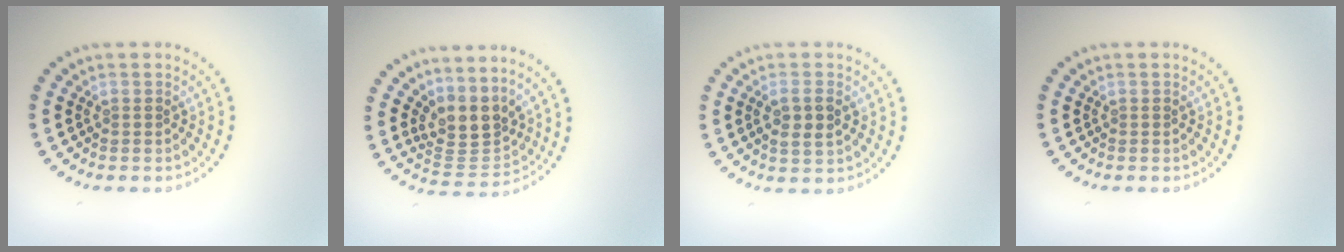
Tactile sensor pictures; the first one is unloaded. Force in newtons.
{"total": 3.6, "press": 2.6, "slide": 2.5}
{"total": 2.4, "press": 2.3, "slide": 0.5}
{"total": 0.0}